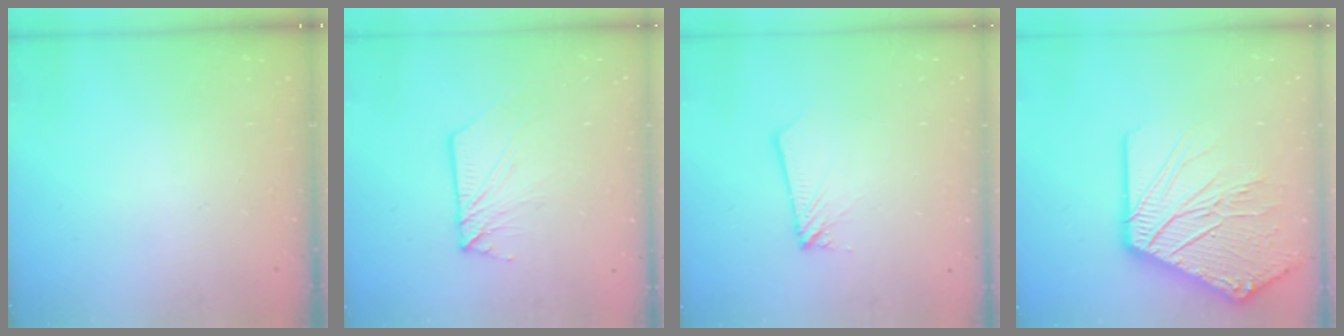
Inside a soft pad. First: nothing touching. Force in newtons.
{"total": 5.5, "press": 5.5, "slide": 0.1}
{"total": 1.8, "press": 1.8, "slide": 0.2}
{"total": 23.5, "press": 23.2, "slide": 3.9}